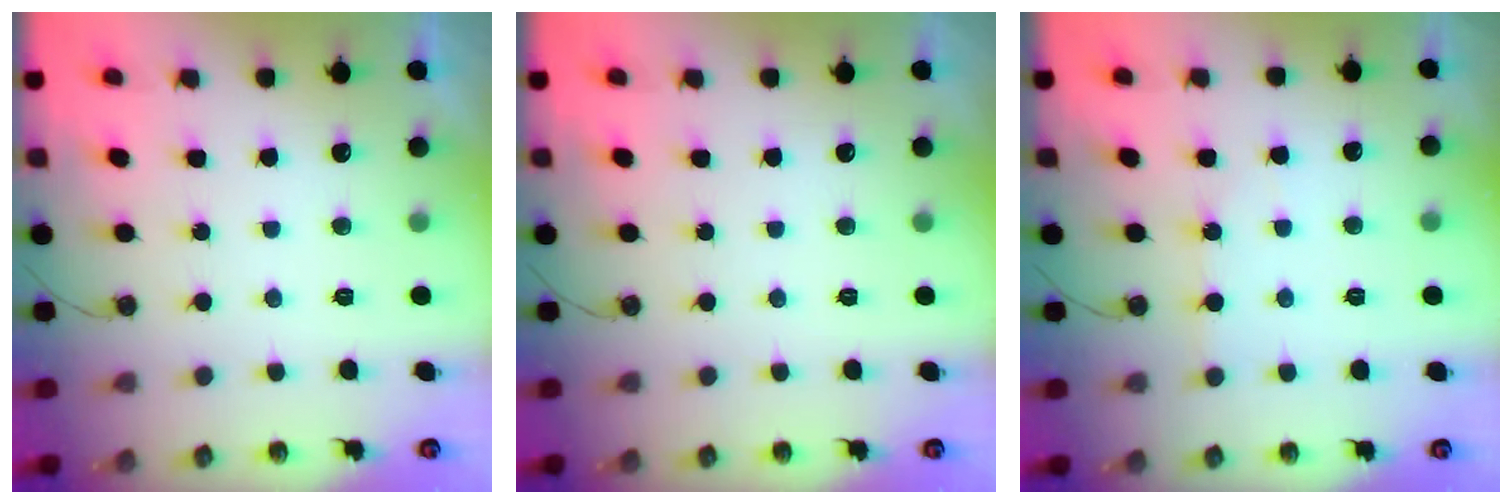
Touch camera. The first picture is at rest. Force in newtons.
{"total": 0.0}
{"total": 3.0, "press": 3.0, "slide": 0.4}